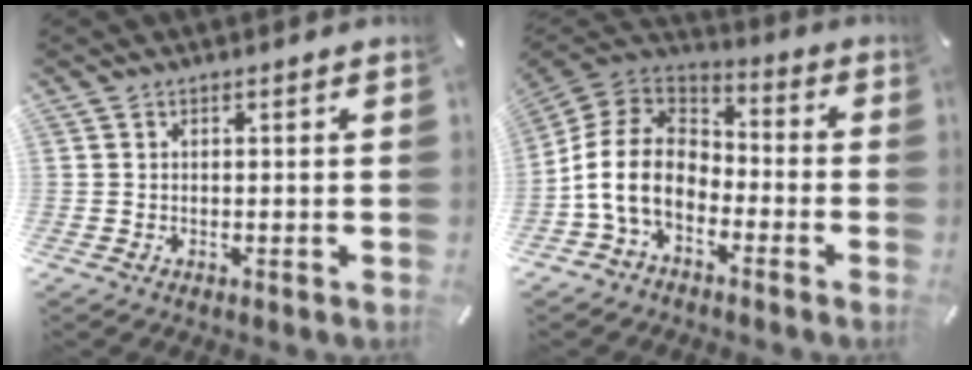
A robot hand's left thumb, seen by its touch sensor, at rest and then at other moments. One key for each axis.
{"total": 13.7, "fx": -5.5, "fy": 9.5, "fz": 8.2, "tx": -0.187, "ty": 0.035, "tz": -0.108}